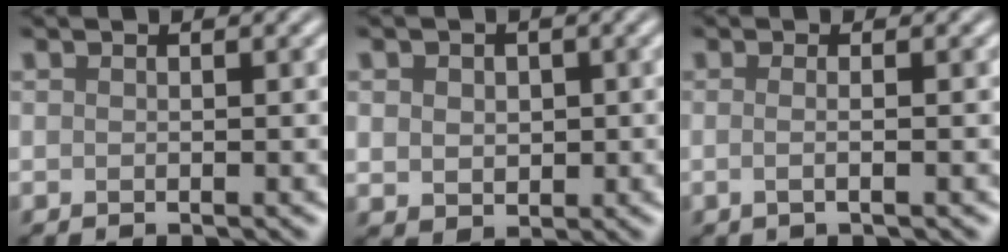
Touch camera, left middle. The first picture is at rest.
{"total": 2.4, "force": [0.4, 2.1, 1.2], "torque": [-0.022, 0.002, 0.003]}
{"total": 1.9, "force": [0.0, 0.8, 1.7], "torque": [-0.016, -0.005, -0.018]}